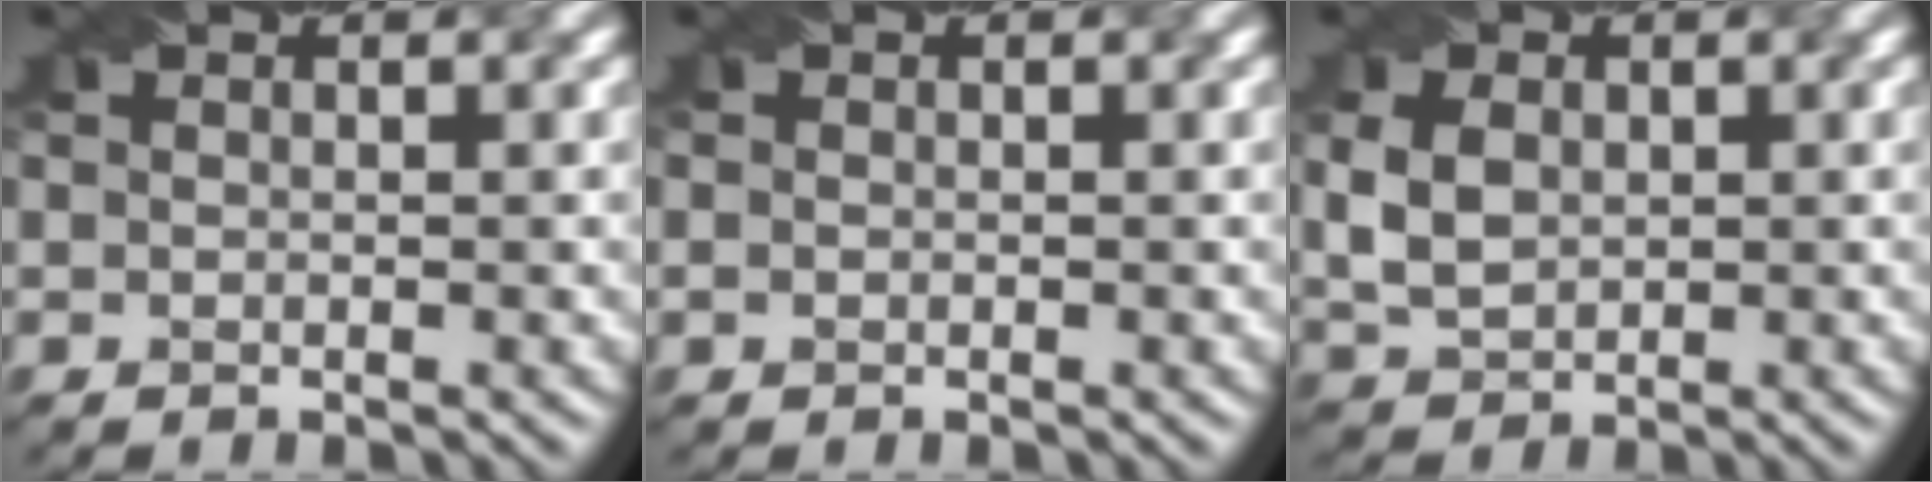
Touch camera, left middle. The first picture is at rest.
{"total": 0.8, "force": [0.0, 0.7, 0.3], "torque": [-0.008, 0.004, 0.000]}
{"total": 3.3, "force": [0.3, 2.6, 2.1], "torque": [-0.058, 0.001, 0.013]}